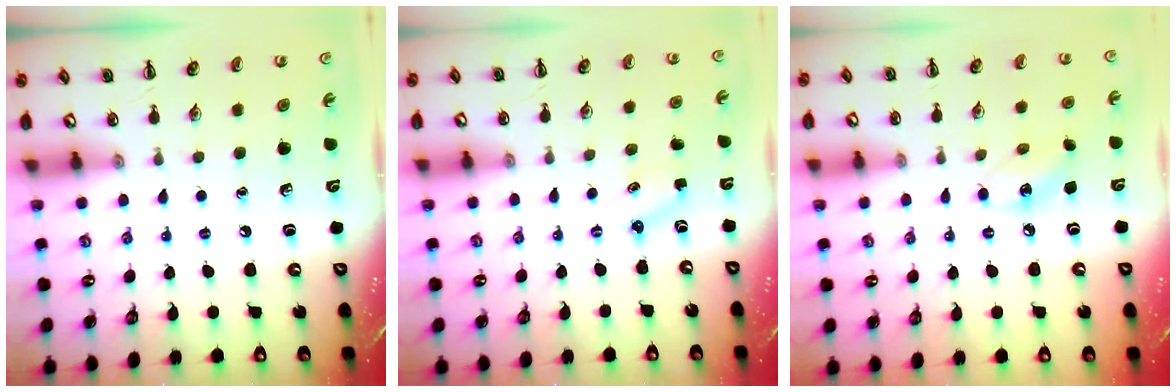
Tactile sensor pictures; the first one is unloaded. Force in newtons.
{"total": 1.6, "press": 1.5, "slide": 0.5}
{"total": 7.0, "press": 6.9, "slide": 1.5}